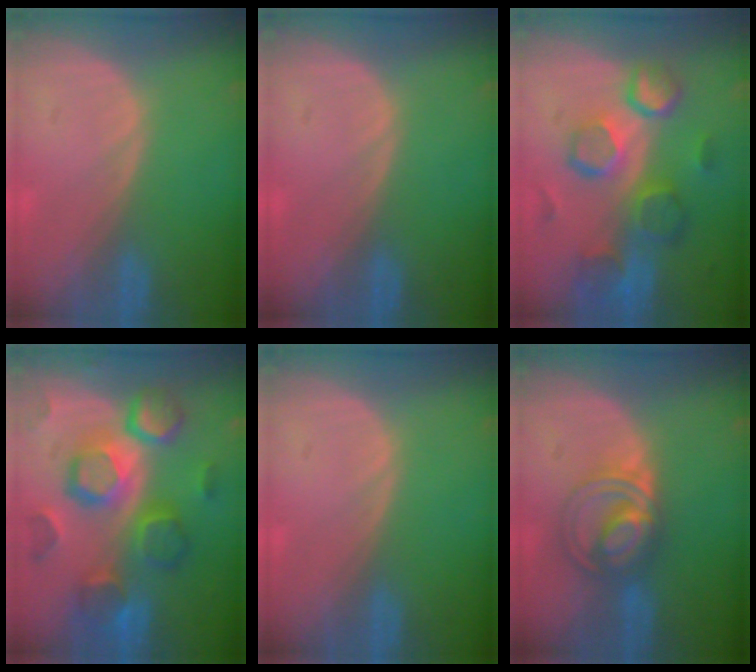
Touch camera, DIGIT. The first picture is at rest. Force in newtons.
{"total": 0.0}
{"total": 10.6, "press": 9.2, "slide": 5.2}
{"total": 12.0, "press": 12.0, "slide": 1.2}
{"total": 0.0}
{"total": 6.3, "press": 6.3, "slide": 0.1}